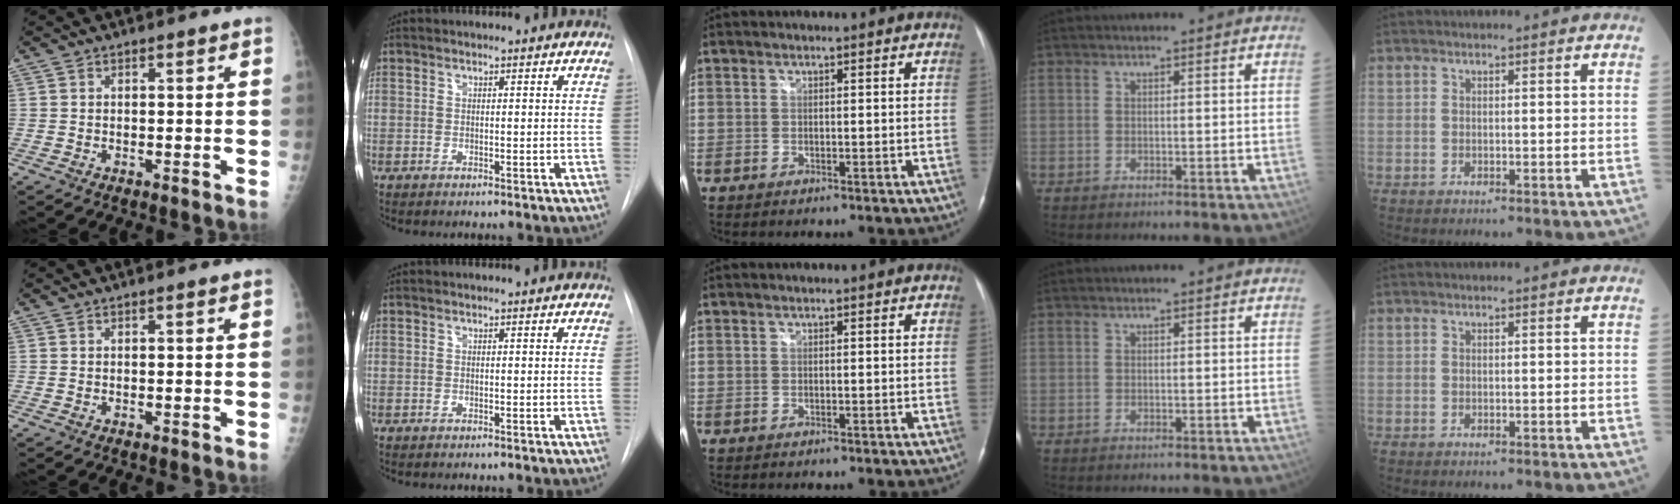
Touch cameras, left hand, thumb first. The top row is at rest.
{}